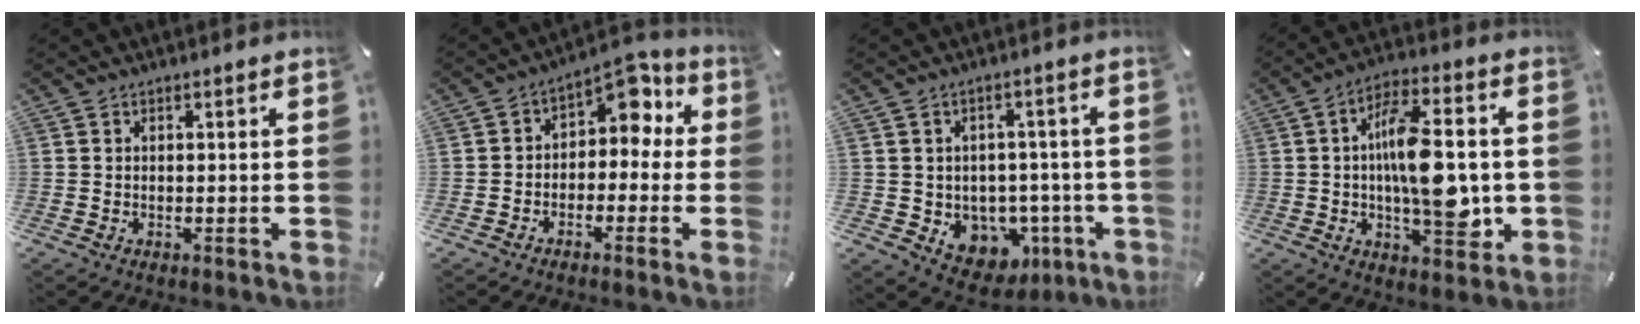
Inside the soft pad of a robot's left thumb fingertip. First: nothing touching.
{"total": 6.2, "force": [2.7, 4.7, 3.0], "torque": [-0.040, -0.023, 0.043]}
{"total": 6.8, "force": [-0.8, 6.6, 1.7], "torque": [-0.024, -0.006, 0.000]}
{"total": 16.0, "force": [-0.2, 7.4, 14.2], "torque": [-0.232, 0.001, -0.004]}